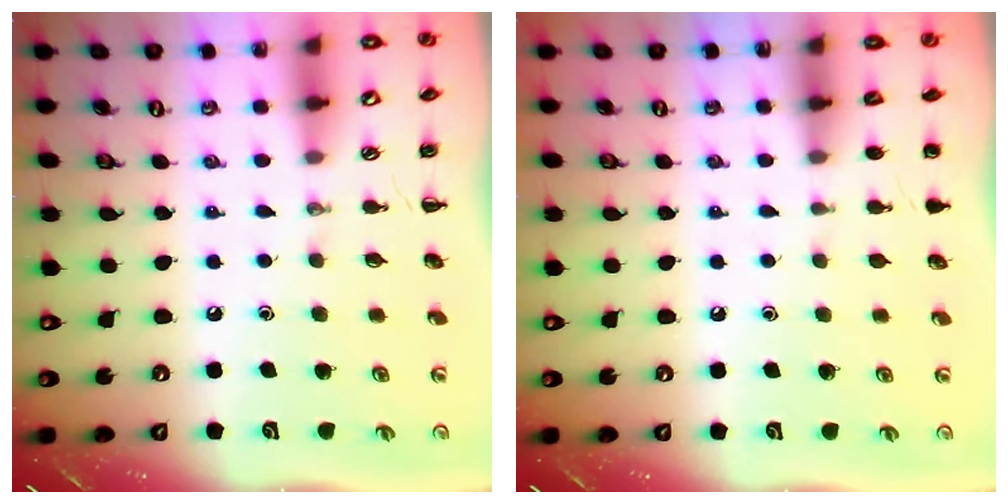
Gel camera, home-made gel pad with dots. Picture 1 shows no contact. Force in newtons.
{"total": 1.1, "press": 1.1, "slide": 0.2}